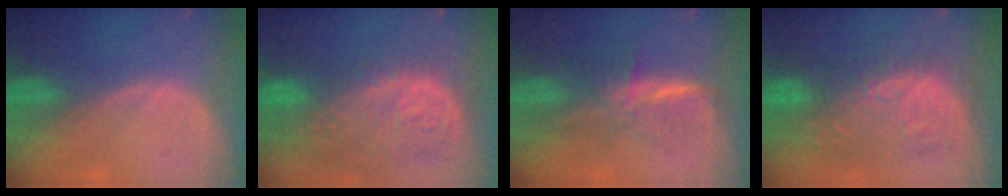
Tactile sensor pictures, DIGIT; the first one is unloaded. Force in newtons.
{"total": 14.5, "press": 11.9, "slide": 8.2}
{"total": 5.9, "press": 5.7, "slide": 1.7}
{"total": 10.7, "press": 10.4, "slide": 2.4}